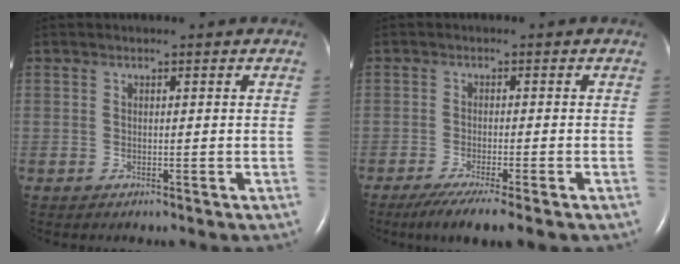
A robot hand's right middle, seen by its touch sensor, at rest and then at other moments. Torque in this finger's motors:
{"motor_torque": [0.05, -0.05, 0.05, 0.06]}